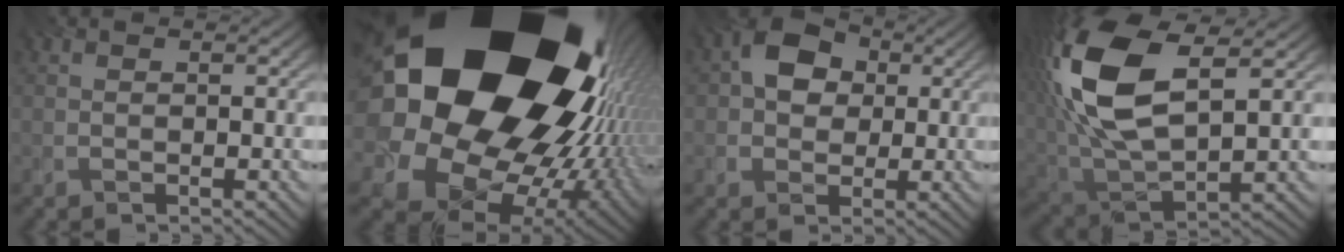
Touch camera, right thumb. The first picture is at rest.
{"total": 26.3, "force": [7.5, 20.7, 14.4], "torque": [-0.317, -0.067, 0.140]}
{"total": 6.6, "force": [1.3, 5.2, 3.8], "torque": [-0.077, 0.013, 0.011]}
{"total": 16.6, "force": [4.8, 8.1, 13.6], "torque": [-0.334, 0.015, 0.098]}